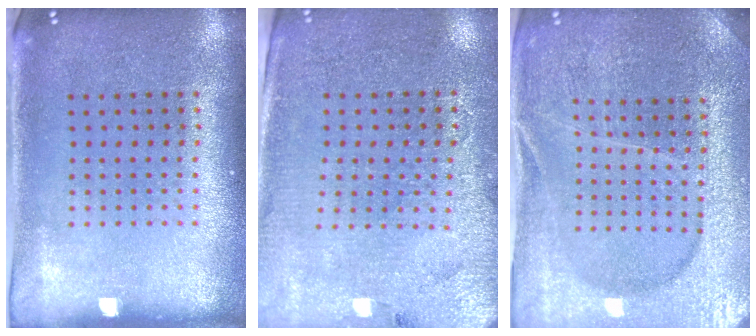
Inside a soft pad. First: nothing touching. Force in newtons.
{"total": 3.0, "press": 2.8, "slide": 1.0}
{"total": 4.2, "press": 4.0, "slide": 1.2}